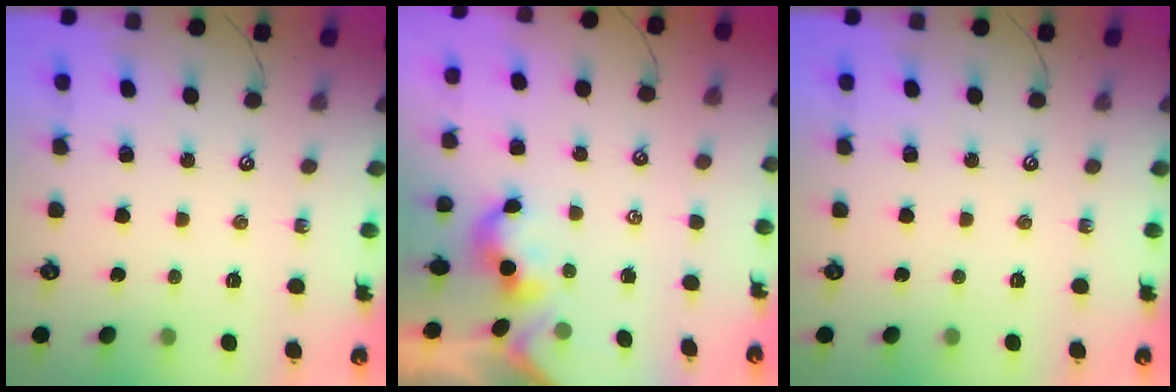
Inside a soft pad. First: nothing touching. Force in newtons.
{"total": 0.0}
{"total": 0.0}